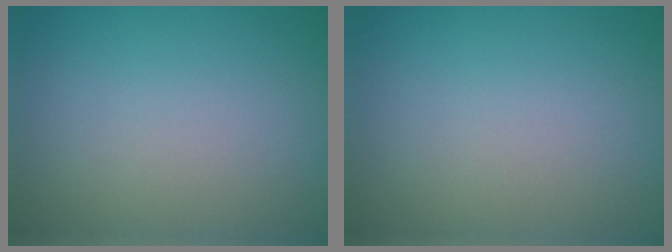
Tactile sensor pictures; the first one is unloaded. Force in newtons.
{"total": 0.0}